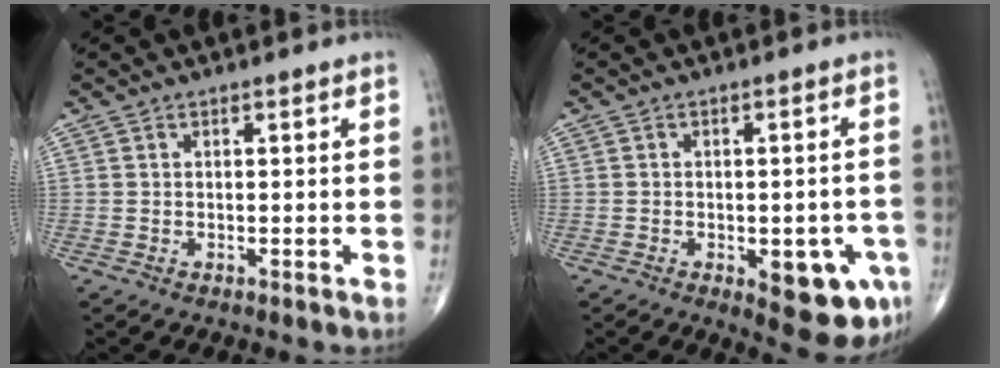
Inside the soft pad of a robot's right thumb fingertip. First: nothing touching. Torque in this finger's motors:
{"motor_torque": [1.18, 1.32, 0.42, -0.58, 0.17]}